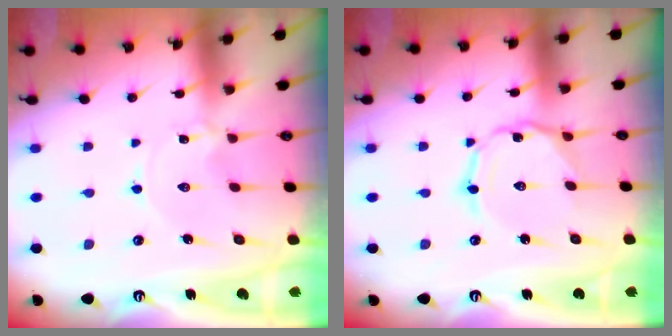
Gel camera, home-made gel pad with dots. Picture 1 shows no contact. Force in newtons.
{"total": 3.2, "press": 3.2, "slide": 0.3}